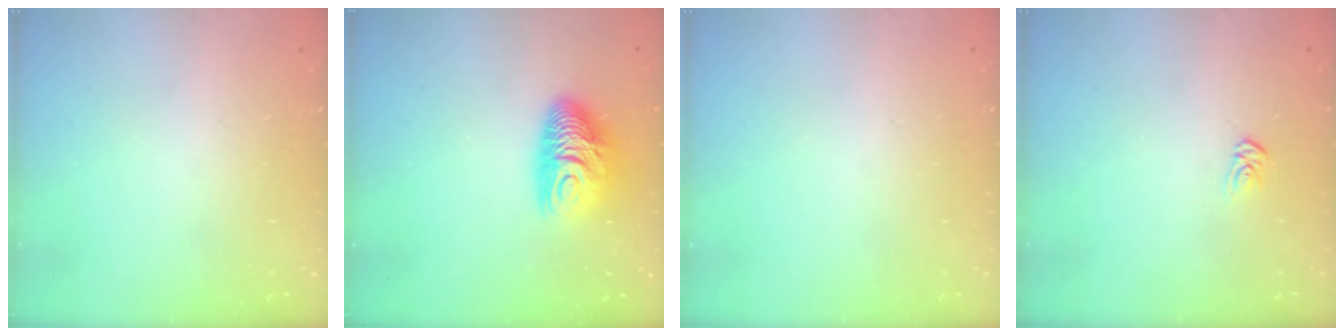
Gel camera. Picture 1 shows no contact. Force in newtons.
{"total": 10.7, "press": 10.6, "slide": 0.7}
{"total": 0.0}
{"total": 2.9, "press": 2.9, "slide": 0.2}